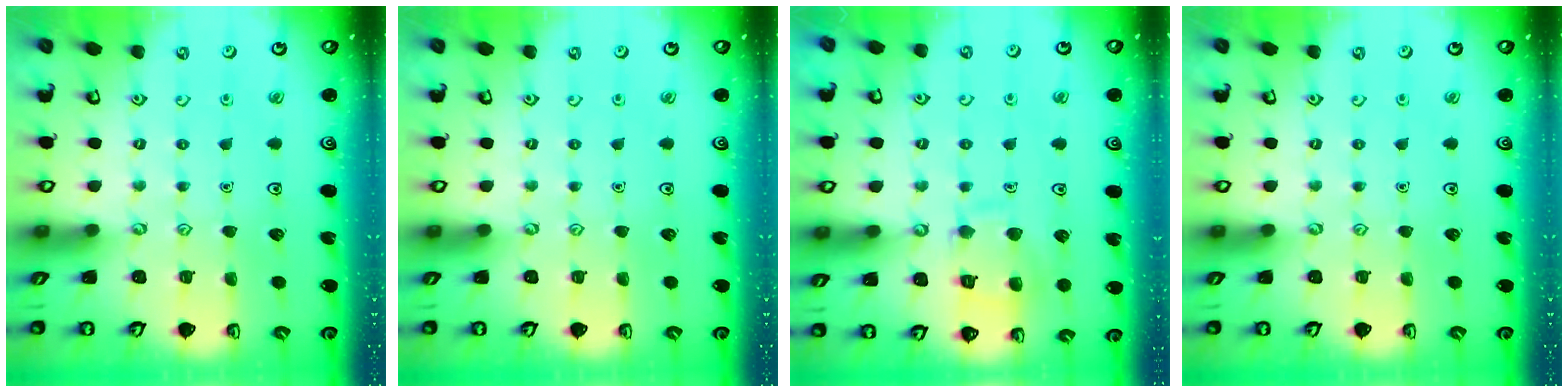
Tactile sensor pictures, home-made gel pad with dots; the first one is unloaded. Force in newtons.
{"total": 0.0}
{"total": 10.7, "press": 10.7, "slide": 0.9}
{"total": 0.0}